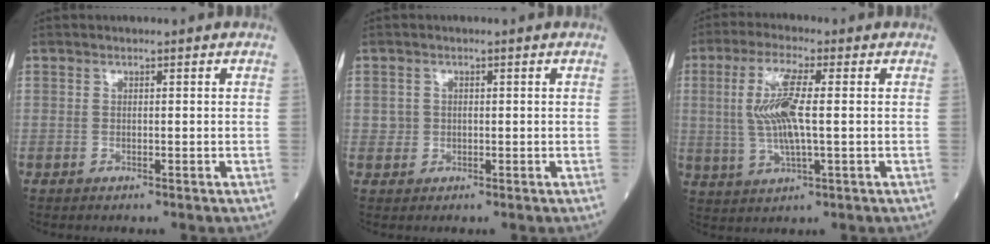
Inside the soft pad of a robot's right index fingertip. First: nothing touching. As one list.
[{"total": 1.5, "force": [0.0, 1.4, 0.3], "torque": [-0.004, 0.003, 0.001]}, {"total": 8.8, "force": [0.8, 1.4, 8.6], "torque": [-0.186, 0.002, 0.016]}]